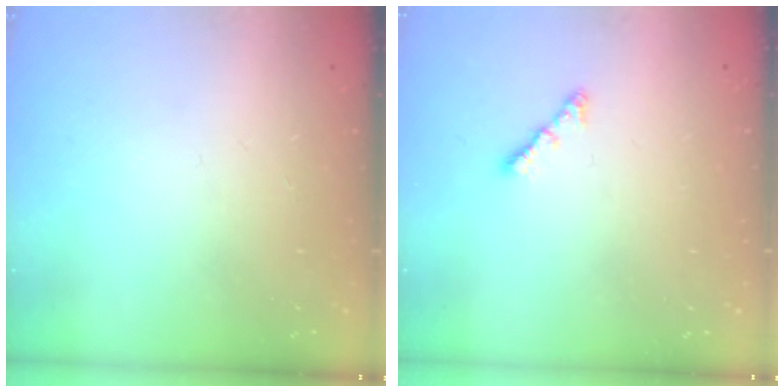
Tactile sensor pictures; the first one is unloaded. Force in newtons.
{"total": 2.7, "press": 2.7, "slide": 0.6}